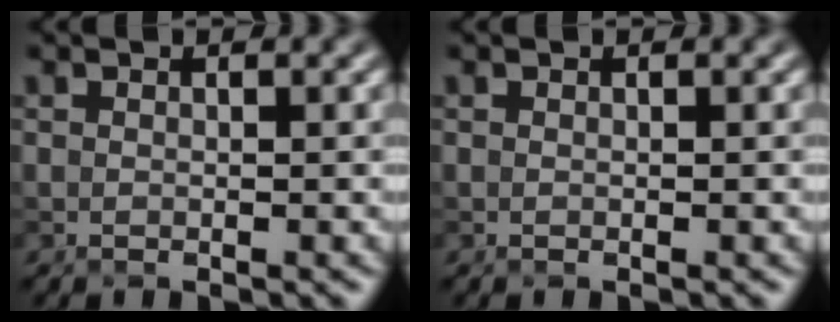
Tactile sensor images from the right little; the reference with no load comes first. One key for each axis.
{"total": 0.0}